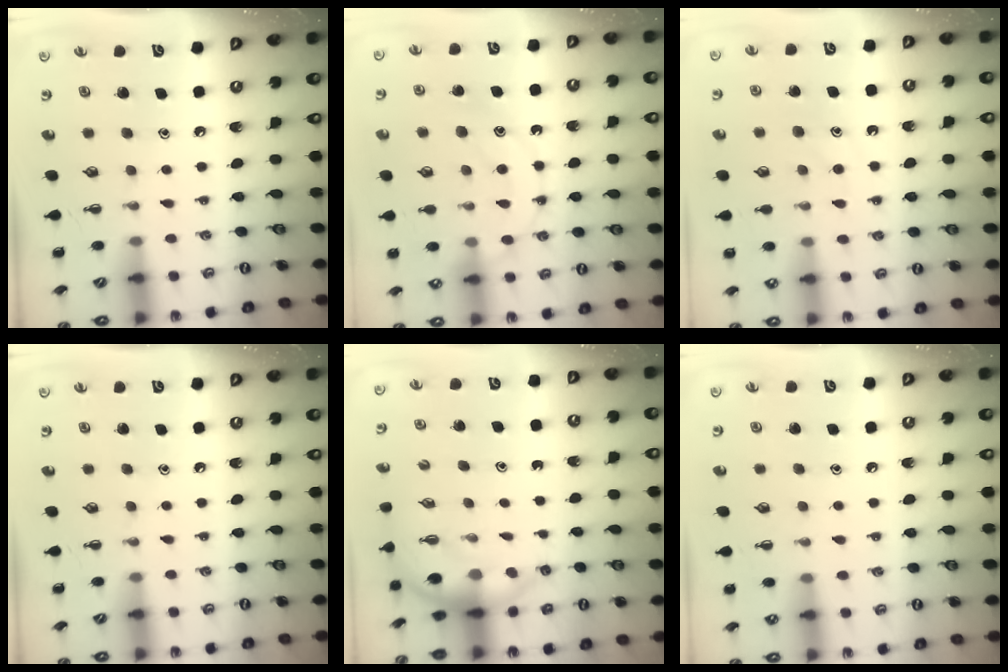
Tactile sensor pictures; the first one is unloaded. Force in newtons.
{"total": 14.6, "press": 14.6, "slide": 0.6}
{"total": 10.5, "press": 10.4, "slide": 1.1}
{"total": 0.0}
{"total": 5.3, "press": 5.2, "slide": 0.8}
{"total": 3.3, "press": 3.0, "slide": 1.2}